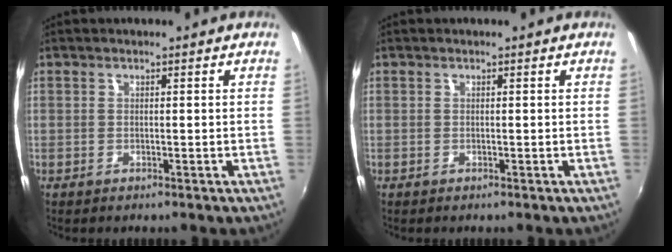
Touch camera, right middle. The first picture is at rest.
{"total": 0.0}